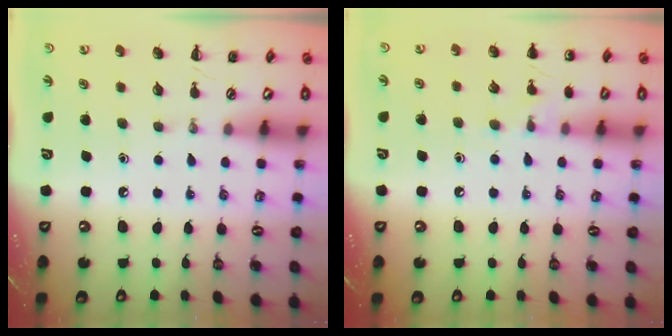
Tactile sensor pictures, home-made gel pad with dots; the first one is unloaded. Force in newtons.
{"total": 7.4, "press": 7.2, "slide": 1.6}